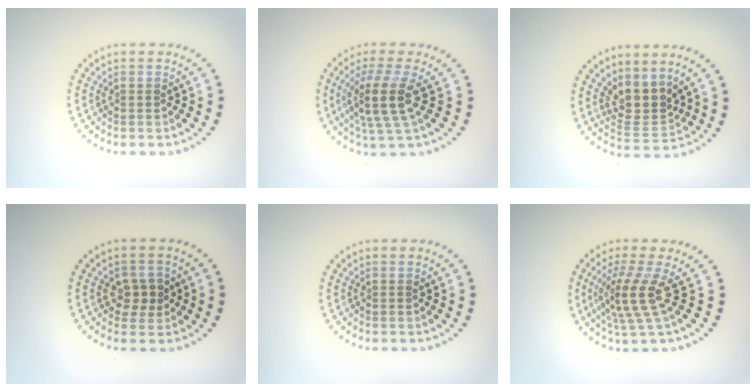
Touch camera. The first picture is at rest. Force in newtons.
{"total": 4.3, "press": 3.3, "slide": 2.8}
{"total": 3.2, "press": 2.4, "slide": 2.1}
{"total": 2.4, "press": 2.3, "slide": 0.8}
{"total": 0.0}
{"total": 3.8, "press": 2.8, "slide": 2.6}